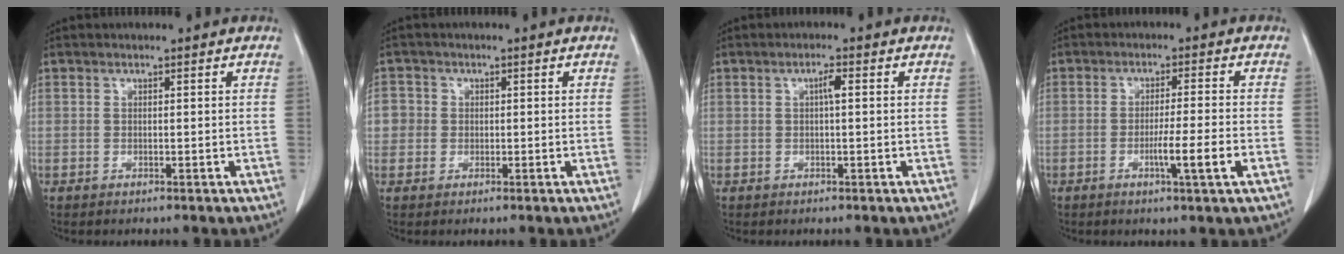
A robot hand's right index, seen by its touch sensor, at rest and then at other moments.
{"total": 2.7, "force": [0.0, 2.7, 0.3], "torque": [0.010, 0.007, -0.003]}
{"total": 1.7, "force": [0.3, 0.2, 1.7], "torque": [-0.030, 0.004, 0.004]}
{"total": 5.8, "force": [-1.9, -0.7, 5.4], "torque": [-0.087, -0.010, -0.033]}